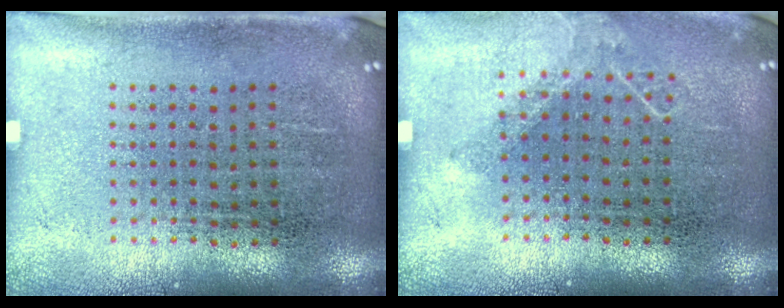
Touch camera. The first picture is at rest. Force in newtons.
{"total": 0.9, "press": 0.9, "slide": 0.1}